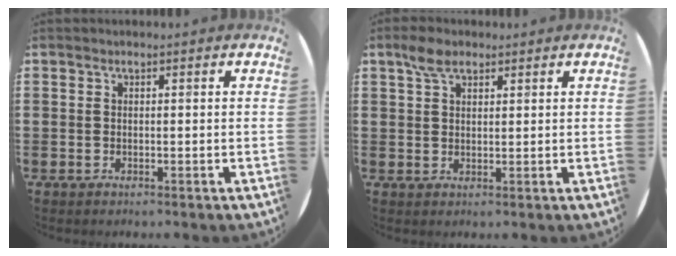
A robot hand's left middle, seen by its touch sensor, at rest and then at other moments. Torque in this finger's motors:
{"motor_torque": [0.28, -0.19, -0.31, -0.04]}